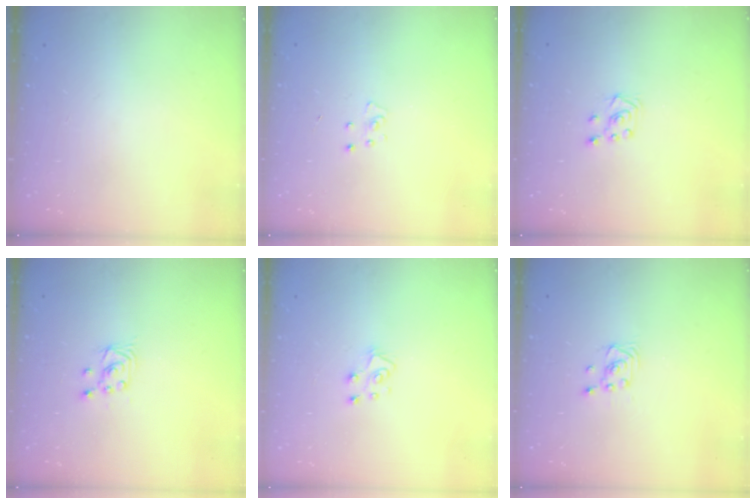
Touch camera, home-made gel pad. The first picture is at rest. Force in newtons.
{"total": 2.7, "press": 2.7, "slide": 0.3}
{"total": 5.1, "press": 5.1, "slide": 0.5}
{"total": 3.0, "press": 3.0, "slide": 0.3}
{"total": 6.3, "press": 6.3, "slide": 0.3}
{"total": 2.6, "press": 2.6, "slide": 0.3}